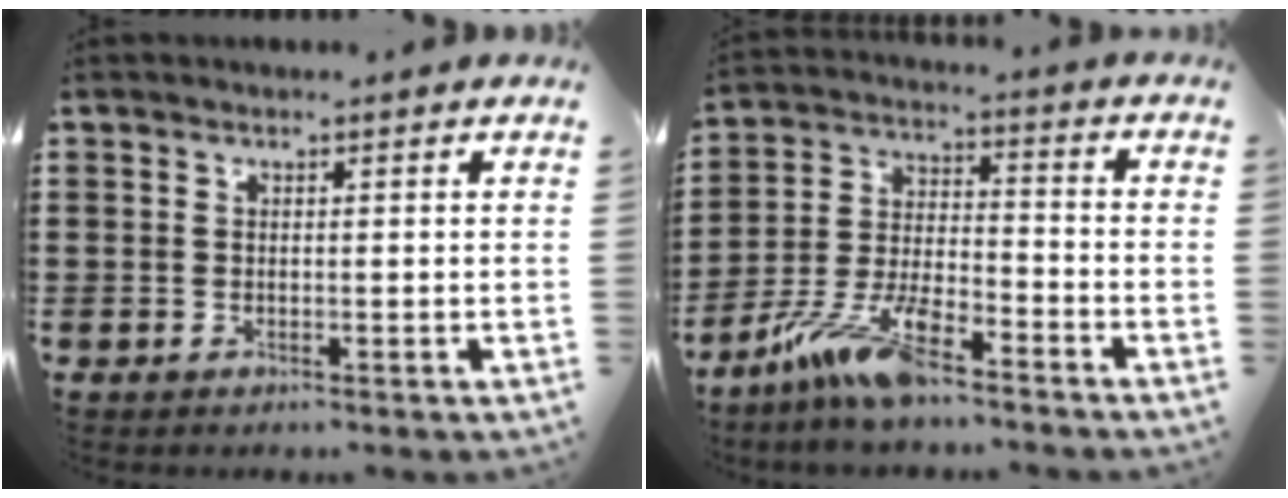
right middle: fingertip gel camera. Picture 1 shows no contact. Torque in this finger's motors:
{"motor_torque": [2.14, 0.00, 0.39, 0.21]}